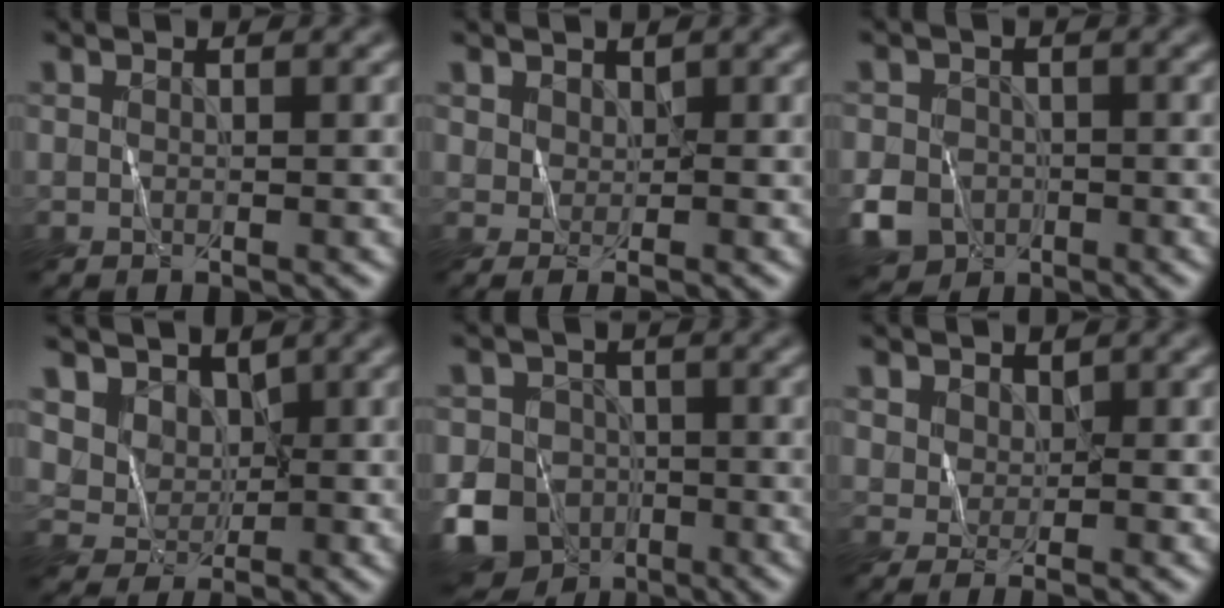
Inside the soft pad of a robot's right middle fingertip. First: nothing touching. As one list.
[{"total": 1.7, "force": [0.7, 1.1, 1.0], "torque": [-0.021, 0.000, 0.014]}, {"total": 4.3, "force": [-1.7, 3.6, 1.7], "torque": [-0.041, -0.006, -0.041]}, {"total": 4.5, "force": [2.7, 3.3, 1.5], "torque": [-0.059, -0.015, 0.059]}, {"total": 11.3, "force": [-5.5, 9.2, 3.5], "torque": [-0.058, -0.030, -0.121]}, {"total": 1.9, "force": [0.7, 1.2, 1.4], "torque": [-0.027, 0.001, 0.013]}]